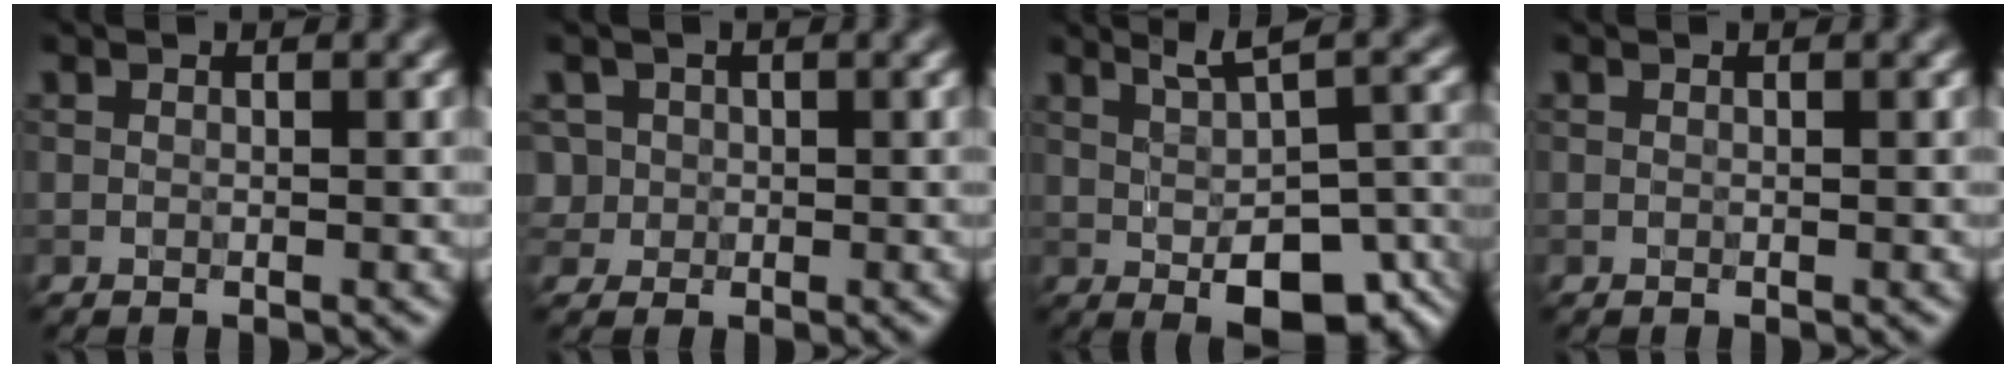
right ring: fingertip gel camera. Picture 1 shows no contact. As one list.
[{"total": 3.2, "force": [0.5, 3.0, 1.0], "torque": [-0.012, 0.018, 0.007]}, {"total": 7.9, "force": [-0.4, 2.9, 7.3], "torque": [-0.102, -0.009, 0.007]}, {"total": 0.0}]